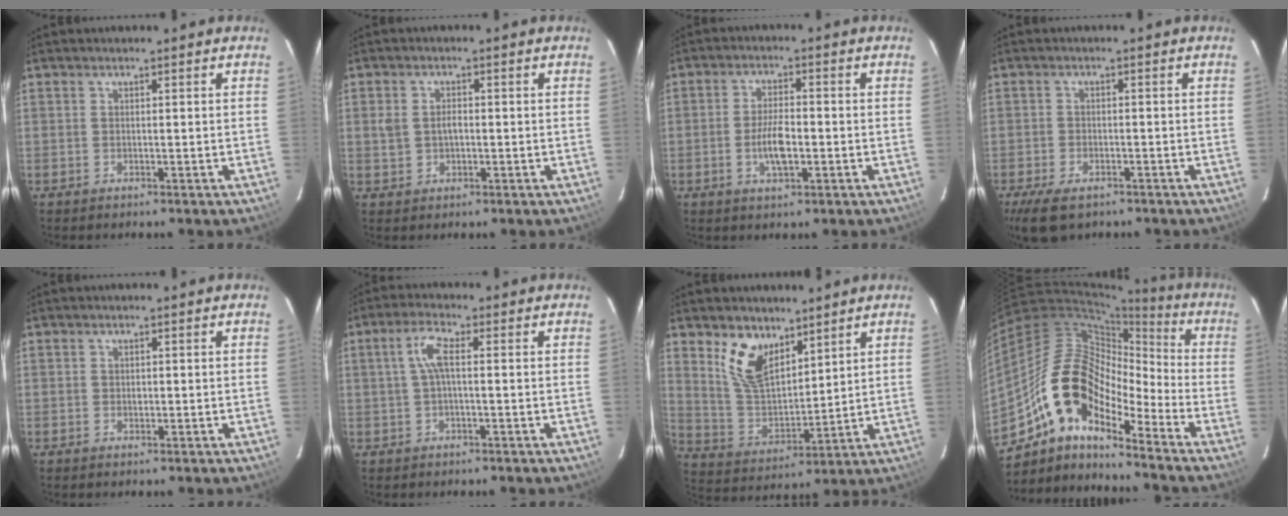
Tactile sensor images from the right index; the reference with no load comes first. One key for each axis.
{"total": 3.4, "fx": -0.1, "fy": 2.4, "fz": 2.4, "tx": -0.047, "ty": 0.007, "tz": 0.004}
{"total": 5.9, "fx": -1.6, "fy": 2.4, "fz": 5.2, "tx": -0.105, "ty": 0.000, "tz": -0.027}
{"total": 7.1, "fx": -4.7, "fy": 3.5, "fz": 3.9, "tx": -0.098, "ty": -0.017, "tz": -0.083}
{"total": 0.7, "fx": 0.0, "fy": 0.7, "fz": 0.2, "tx": -0.003, "ty": 0.000, "tz": 0.001}
{"total": 4.3, "fx": 0.3, "fy": 1.0, "fz": 4.1, "tx": -0.084, "ty": 0.010, "tz": 0.007}
{"total": 10.8, "fx": 6.9, "fy": 5.6, "fz": 6.1, "tx": -0.122, "ty": 0.005, "tz": 0.143}
{"total": 15.5, "fx": -10.5, "fy": 6.3, "fz": 9.4, "tx": -0.154, "ty": 0.005, "tz": -0.215}